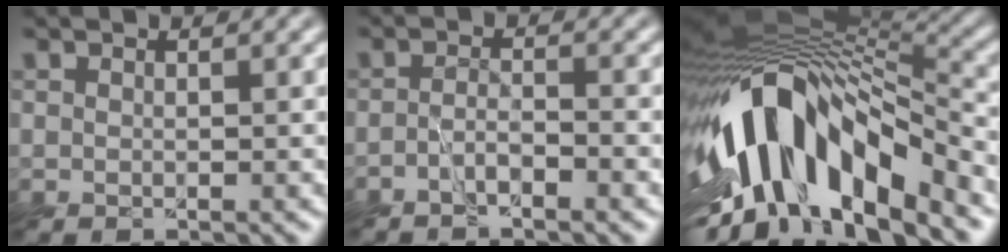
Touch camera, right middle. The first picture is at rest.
{"total": 2.3, "force": [-2.0, 0.2, 1.1], "torque": [-0.021, 0.000, -0.044]}
{"total": 14.1, "force": [-6.1, 5.8, 11.2], "torque": [-0.200, 0.024, -0.116]}